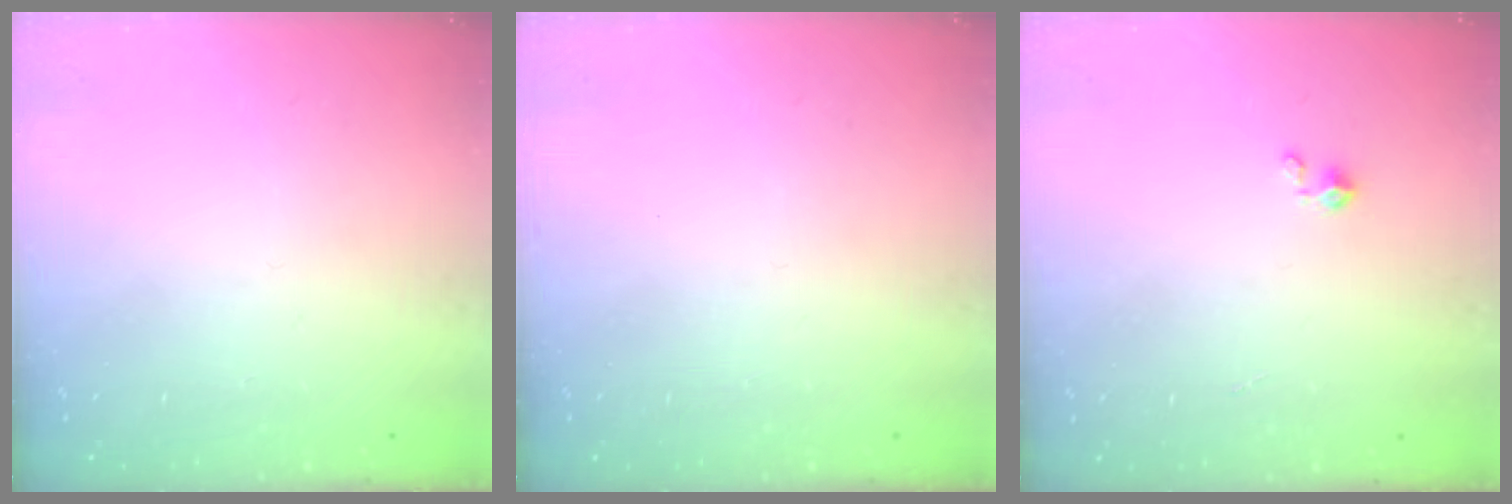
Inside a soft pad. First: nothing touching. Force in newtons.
{"total": 0.0}
{"total": 2.3, "press": 2.2, "slide": 0.3}